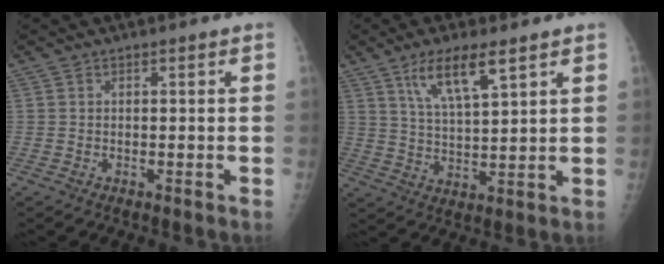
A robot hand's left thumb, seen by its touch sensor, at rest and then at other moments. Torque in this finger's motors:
{"motor_torque": [0.01, 0.05, 0.55, -0.33, 0.06]}